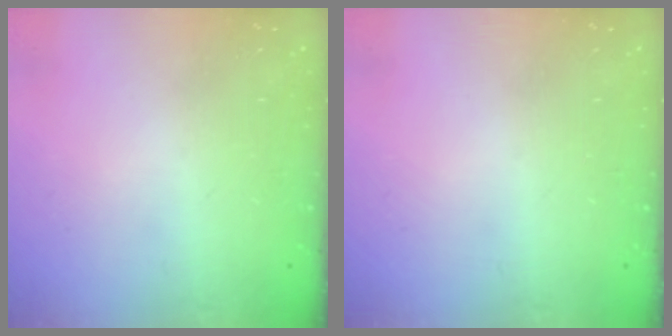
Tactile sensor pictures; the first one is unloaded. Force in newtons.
{"total": 0.0}